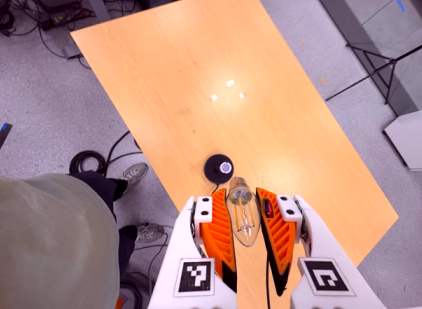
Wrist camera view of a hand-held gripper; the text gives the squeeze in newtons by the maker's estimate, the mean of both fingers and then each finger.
{"total": 20.4, "left": 22.8, "right": 18.0}